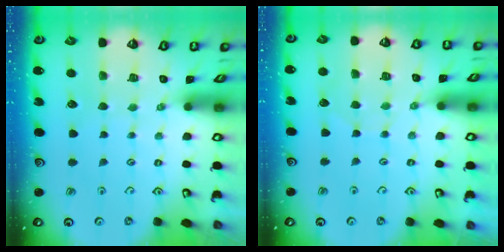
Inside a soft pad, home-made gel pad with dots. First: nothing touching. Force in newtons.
{"total": 4.1, "press": 4.1, "slide": 0.4}